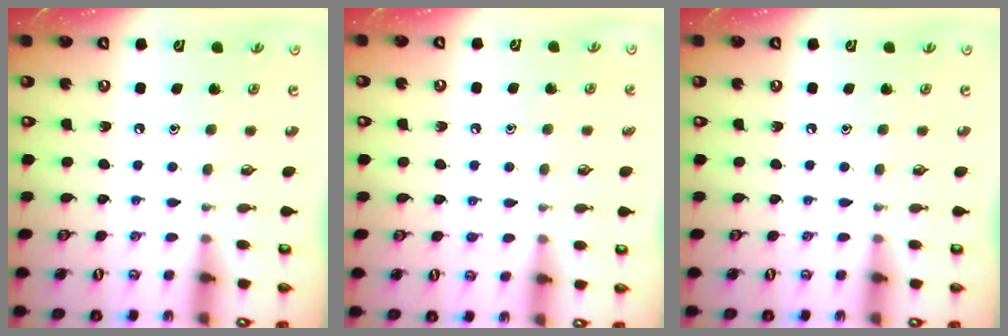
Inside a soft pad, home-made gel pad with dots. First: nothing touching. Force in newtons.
{"total": 4.9, "press": 4.9, "slide": 0.5}
{"total": 0.0}